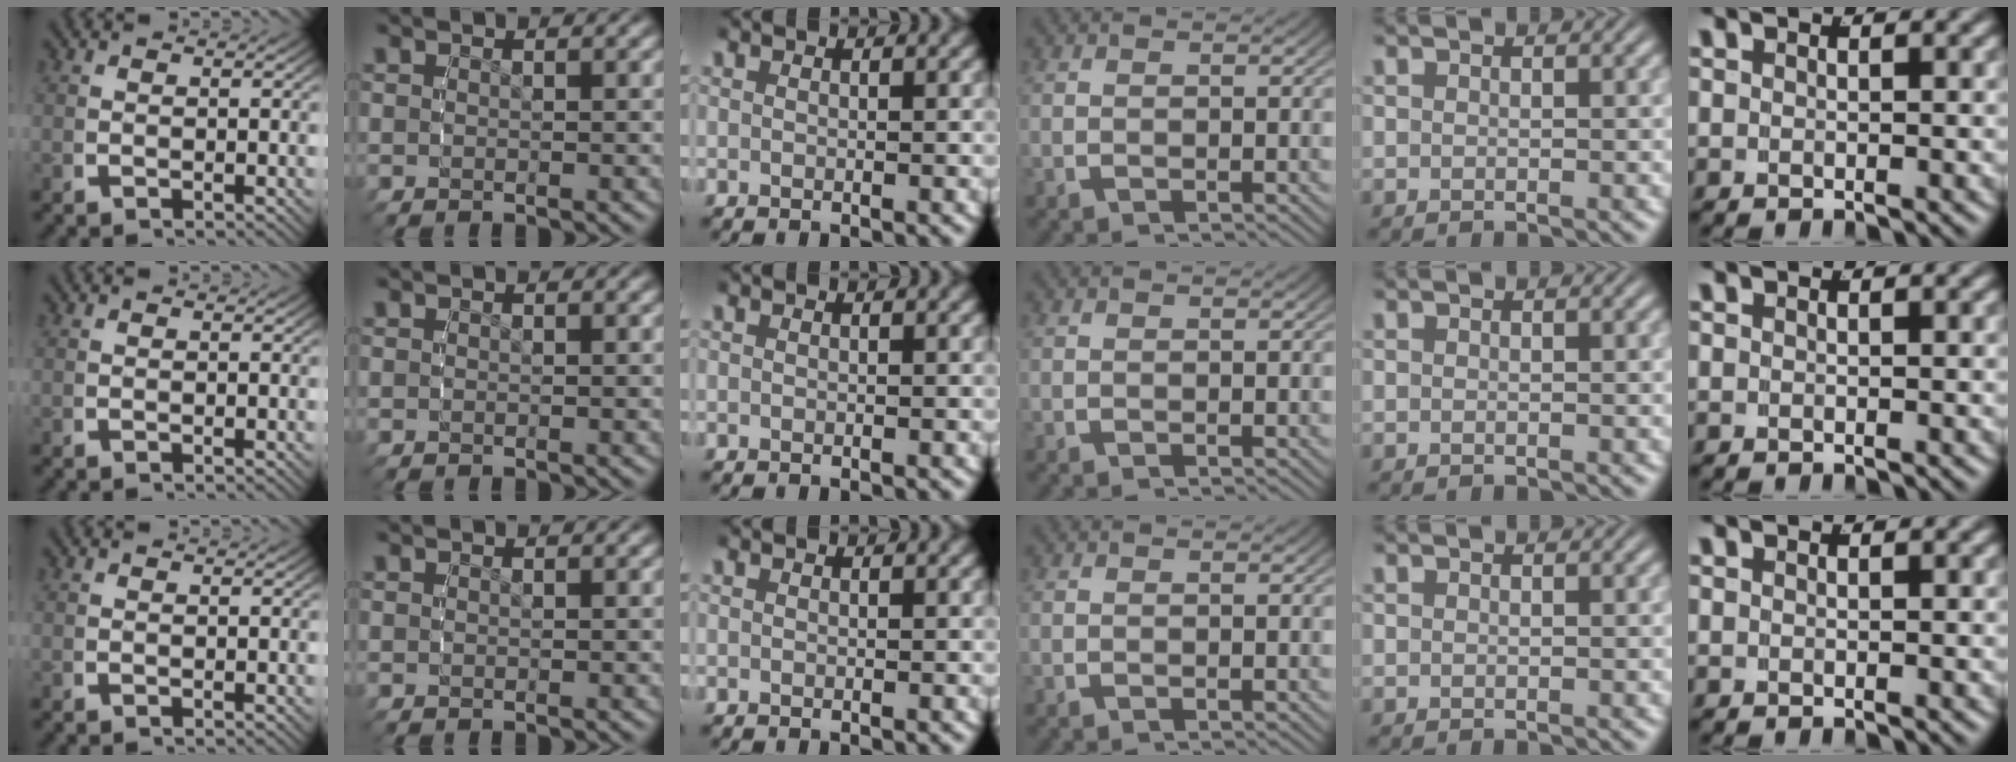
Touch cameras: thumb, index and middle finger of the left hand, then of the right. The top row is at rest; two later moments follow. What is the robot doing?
{"motion": "reach", "object": "paper plate"}